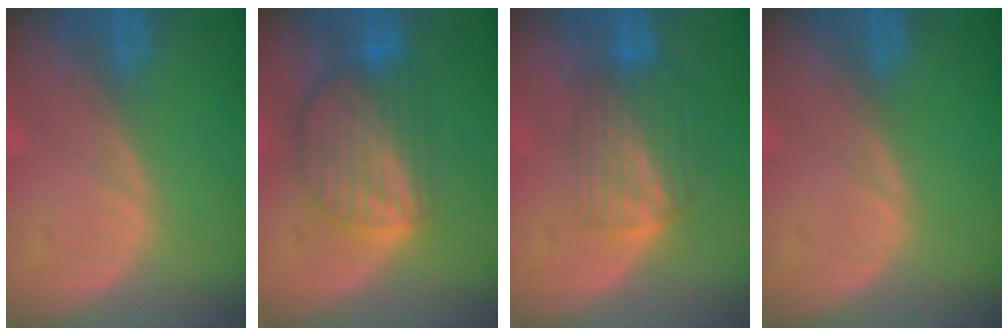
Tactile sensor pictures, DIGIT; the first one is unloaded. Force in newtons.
{"total": 8.6, "press": 7.5, "slide": 4.1}
{"total": 6.8, "press": 6.1, "slide": 3.2}
{"total": 0.0}